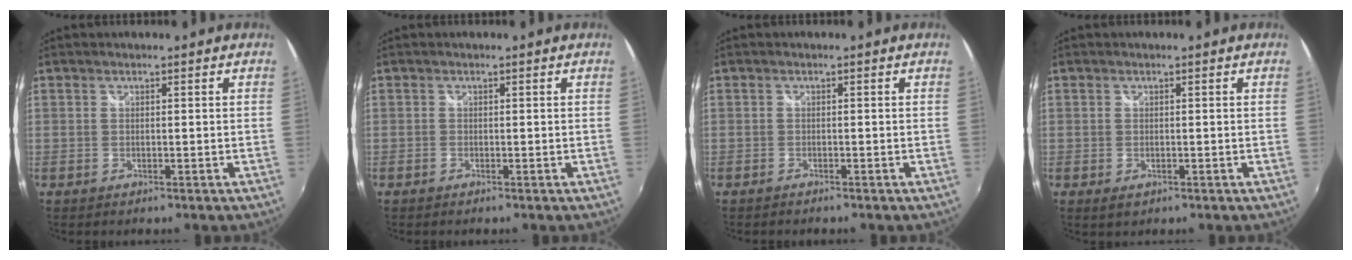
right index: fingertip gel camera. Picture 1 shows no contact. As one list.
[{"total": 0.5, "force": [-0.5, 0.2, 0.0], "torque": [-0.002, -0.002, -0.013]}, {"total": 0.9, "force": [-0.9, 0.3, 0.2], "torque": [-0.009, -0.003, -0.017]}, {"total": 1.4, "force": [-0.3, 1.1, 0.8], "torque": [-0.015, -0.005, -0.004]}]